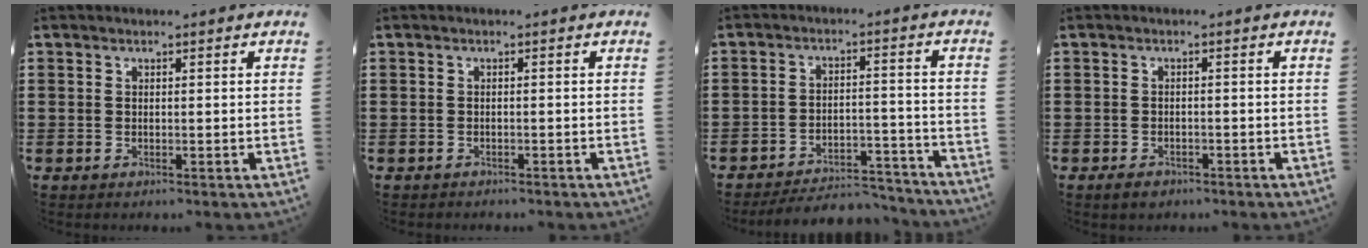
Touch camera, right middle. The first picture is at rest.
{"total": 0.6, "force": [-0.6, 0.0, 0.0], "torque": [-0.002, -0.002, -0.012]}
{"total": 5.2, "force": [-5.0, 0.8, 1.0], "torque": [-0.023, 0.006, -0.103]}
{"total": 1.2, "force": [-1.0, 0.5, 0.4], "torque": [-0.013, -0.003, -0.020]}